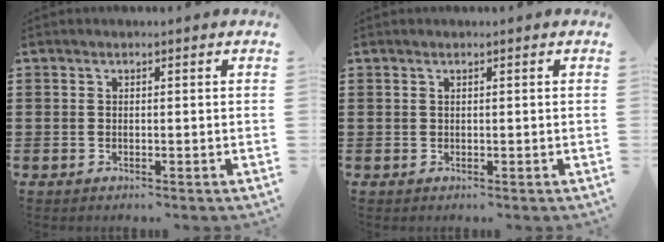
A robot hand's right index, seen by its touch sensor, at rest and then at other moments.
{"total": 0.0}